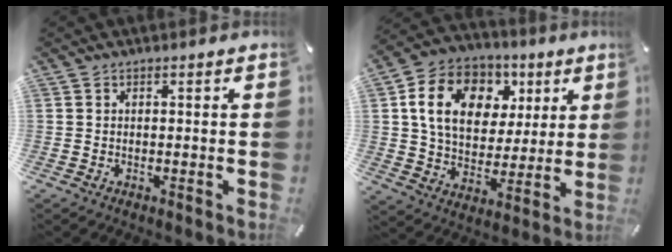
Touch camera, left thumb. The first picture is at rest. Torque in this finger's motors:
{"motor_torque": [1.99, 2.07, 1.78, -0.99, 0.21]}